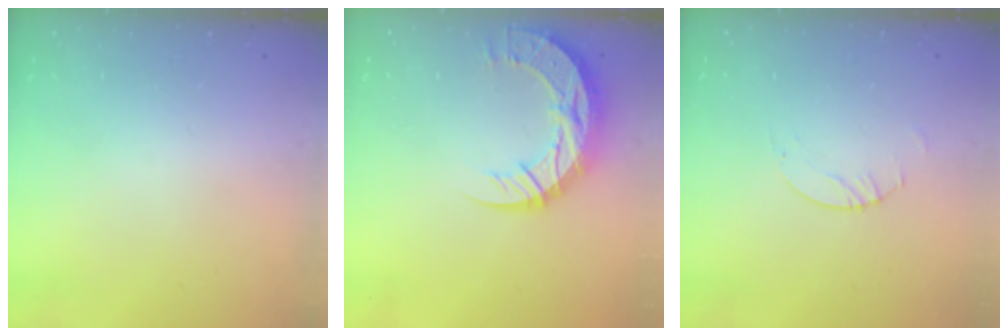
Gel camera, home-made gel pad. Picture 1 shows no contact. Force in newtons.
{"total": 16.1, "press": 16.0, "slide": 1.4}
{"total": 2.0, "press": 2.0, "slide": 0.2}